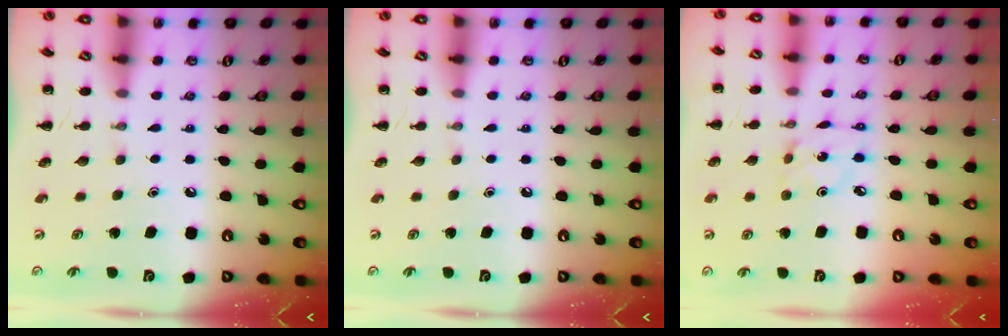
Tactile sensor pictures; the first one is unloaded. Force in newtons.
{"total": 0.0}
{"total": 2.1, "press": 2.0, "slide": 0.6}